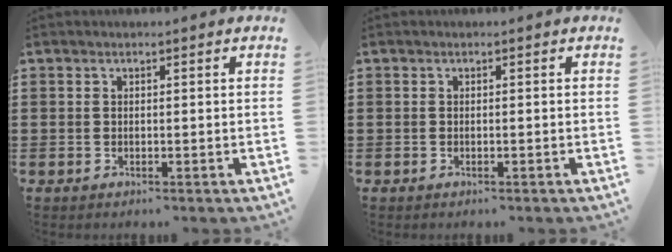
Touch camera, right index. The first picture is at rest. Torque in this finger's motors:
{"motor_torque": [-0.16, -0.07, 0.02, 0.01]}